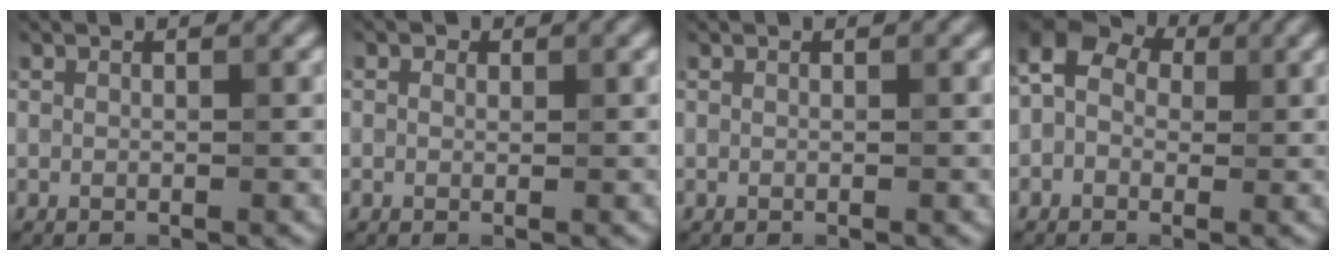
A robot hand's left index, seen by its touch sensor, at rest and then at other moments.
{"total": 0.6, "force": [0.2, 0.5, 0.2], "torque": [-0.001, -0.002, -0.001]}
{"total": 0.0}
{"total": 6.4, "force": [1.0, 5.2, 3.5], "torque": [-0.046, 0.034, -0.027]}